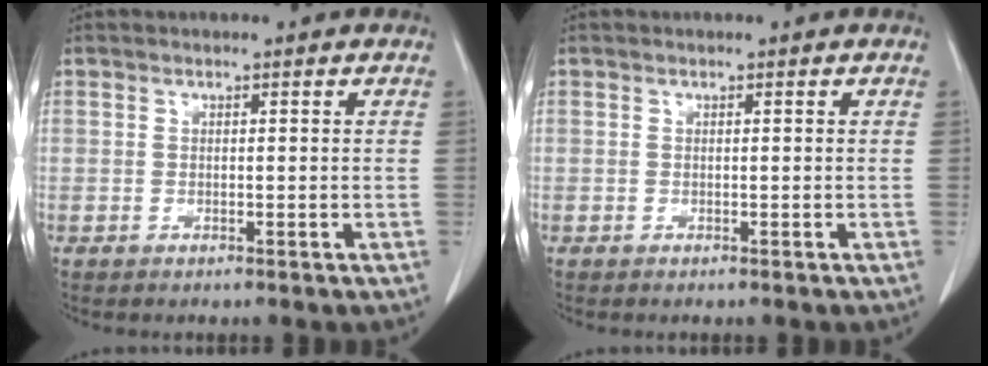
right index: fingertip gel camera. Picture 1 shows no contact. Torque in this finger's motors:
{"motor_torque": [-0.43, 0.43, -0.33, -0.08]}